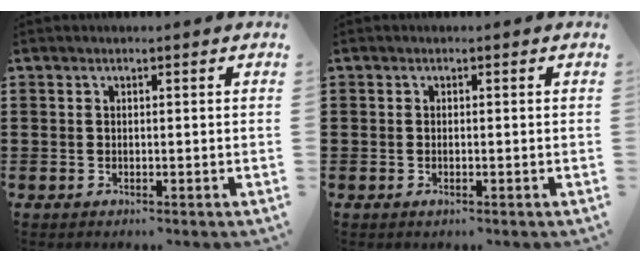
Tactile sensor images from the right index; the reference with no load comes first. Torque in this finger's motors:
{"motor_torque": [0.37, 0.98, 0.00, 0.04]}